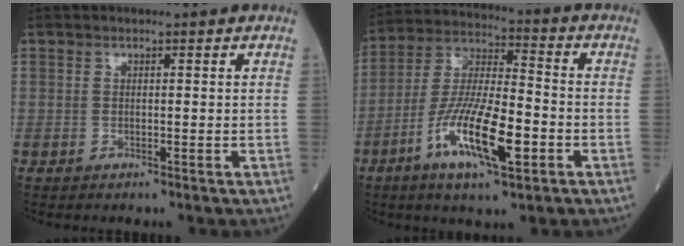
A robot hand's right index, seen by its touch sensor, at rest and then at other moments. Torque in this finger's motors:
{"motor_torque": [0.91, -0.53, 0.41, 0.21]}